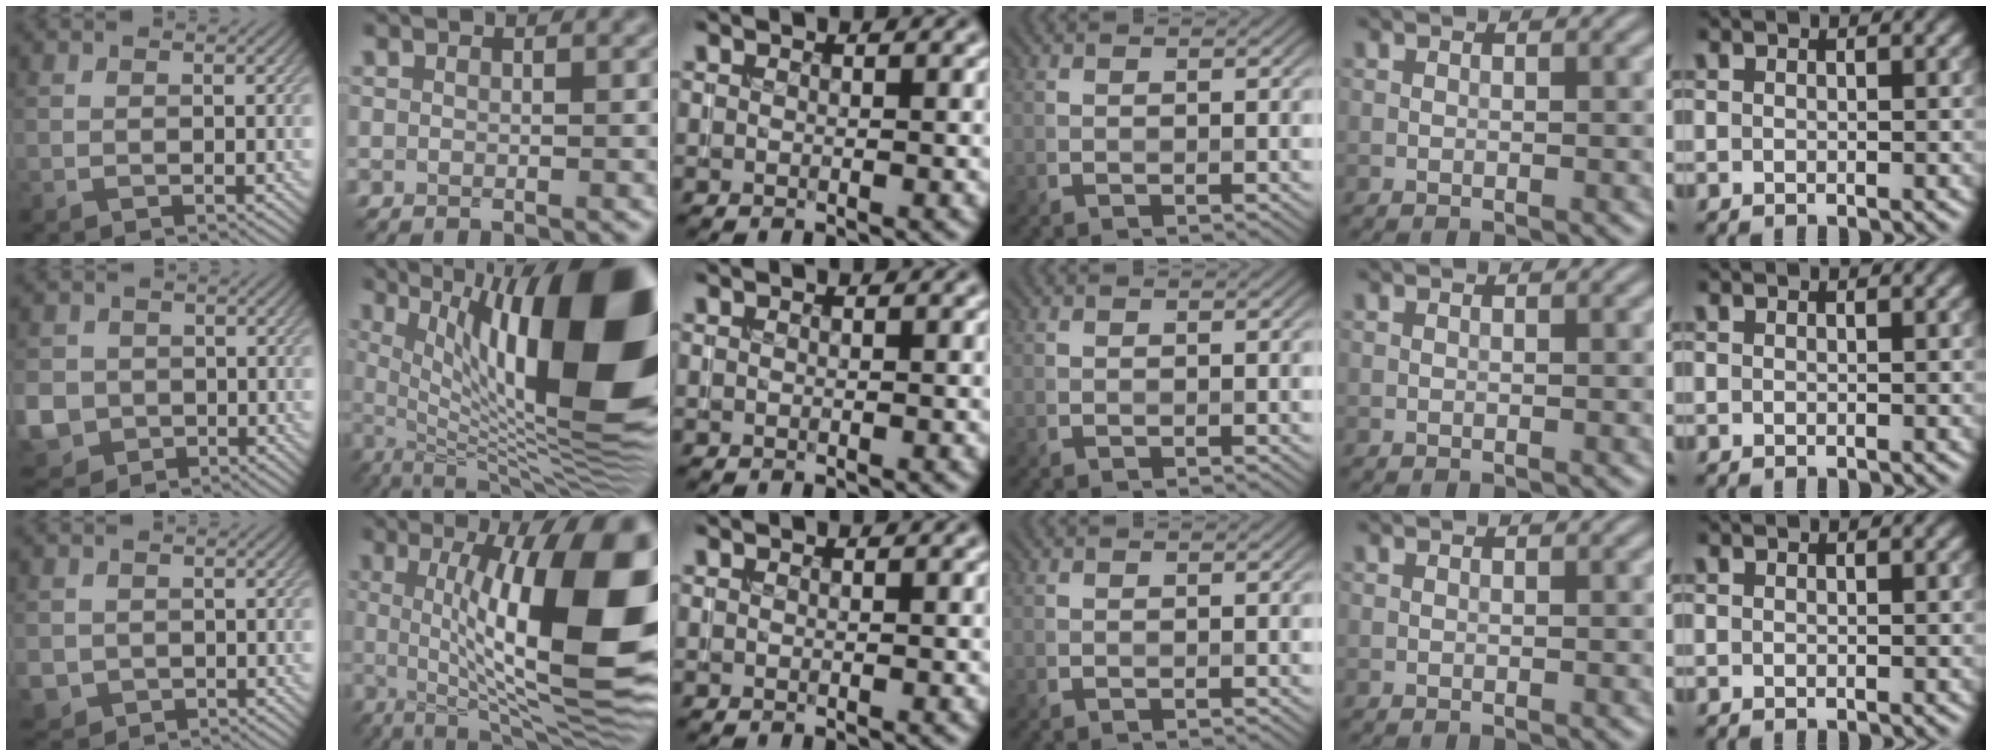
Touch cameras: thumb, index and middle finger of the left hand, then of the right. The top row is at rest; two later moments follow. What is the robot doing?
{"motion": "insert", "object": "coin"}